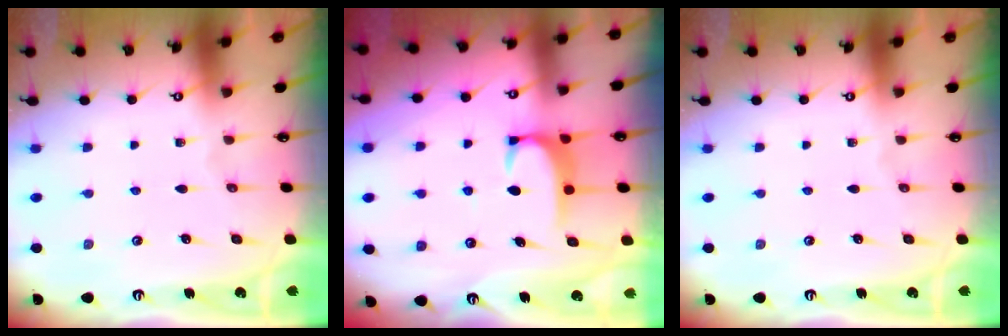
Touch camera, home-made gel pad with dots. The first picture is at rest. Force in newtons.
{"total": 2.0, "press": 1.9, "slide": 0.5}
{"total": 0.0}